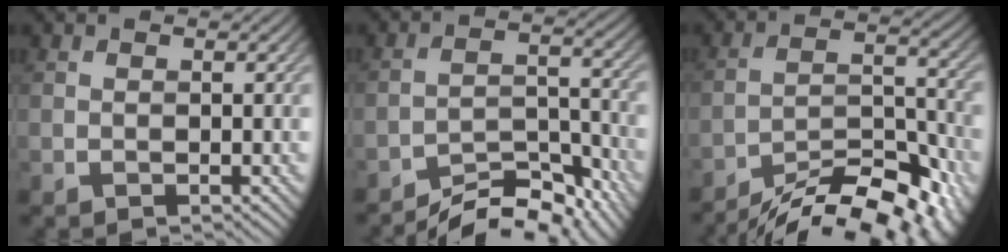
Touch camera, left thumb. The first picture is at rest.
{"total": 8.0, "force": [-7.2, 1.8, 3.0], "torque": [-0.045, 0.013, -0.121]}
{"total": 13.6, "force": [-11.7, 3.4, 6.0], "torque": [-0.100, -0.002, -0.171]}